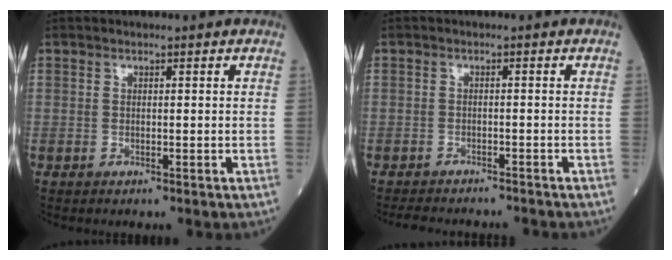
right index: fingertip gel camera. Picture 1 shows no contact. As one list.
[{"total": 6.3, "force": [-5.9, 1.8, 1.4], "torque": [-0.014, -0.004, -0.084]}]